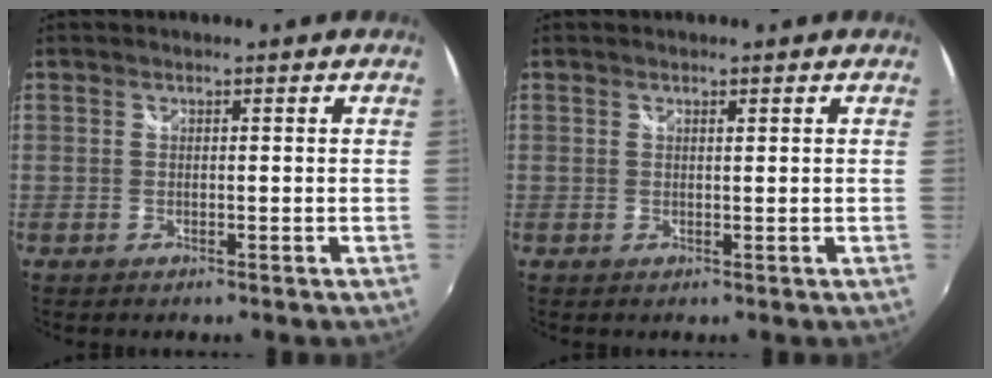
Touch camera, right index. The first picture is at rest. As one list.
[{"total": 0.6, "force": [0.4, 0.1, 0.4], "torque": [-0.006, 0.001, 0.007]}]